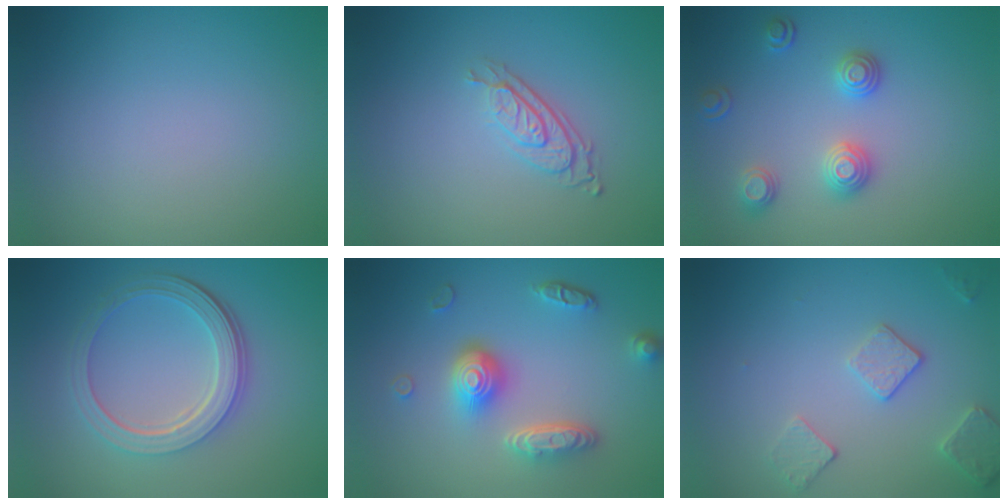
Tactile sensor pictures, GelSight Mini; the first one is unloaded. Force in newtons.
{"total": 2.9, "press": 2.1, "slide": 2.1}
{"total": 2.7, "press": 2.6, "slide": 0.9}
{"total": 5.2, "press": 3.8, "slide": 3.5}
{"total": 4.7, "press": 3.6, "slide": 3.0}
{"total": 2.7, "press": 2.7, "slide": 0.7}